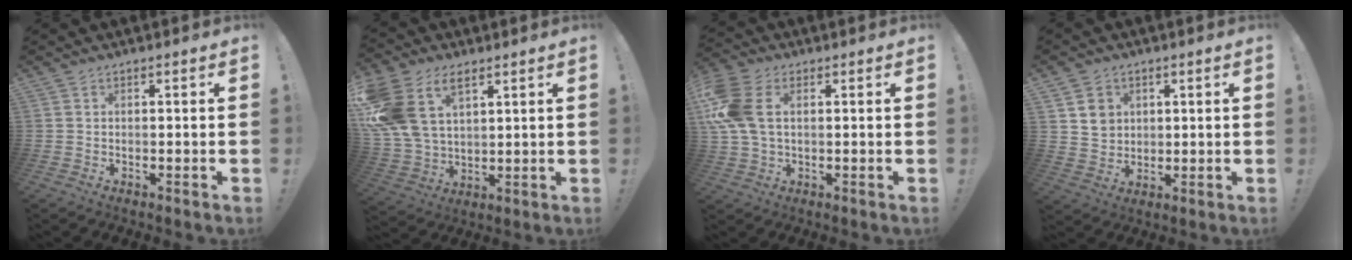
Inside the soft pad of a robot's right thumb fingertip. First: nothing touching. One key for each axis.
{"total": 15.5, "fx": 7.6, "fy": 10.0, "fz": 9.2, "tx": -0.197, "ty": -0.038, "tz": 0.147}
{"total": 11.9, "fx": 2.4, "fy": 7.4, "fz": 9.0, "tx": -0.211, "ty": 0.001, "tz": 0.047}
{"total": 6.3, "fx": 2.6, "fy": 5.5, "fz": 1.5, "tx": -0.010, "ty": -0.014, "tz": 0.050}